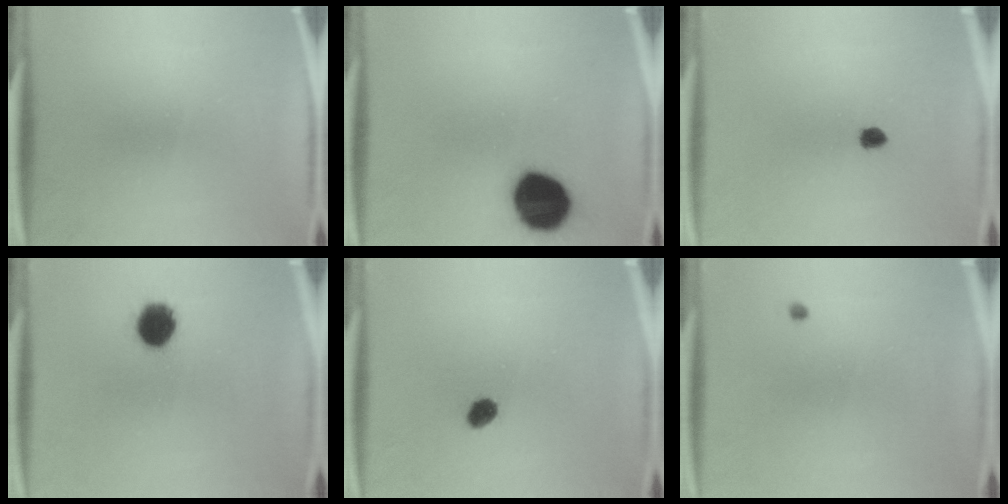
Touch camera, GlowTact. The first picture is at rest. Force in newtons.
{"total": 16.4}
{"total": 1.7}
{"total": 7.6}
{"total": 3.0}
{"total": 0.5}